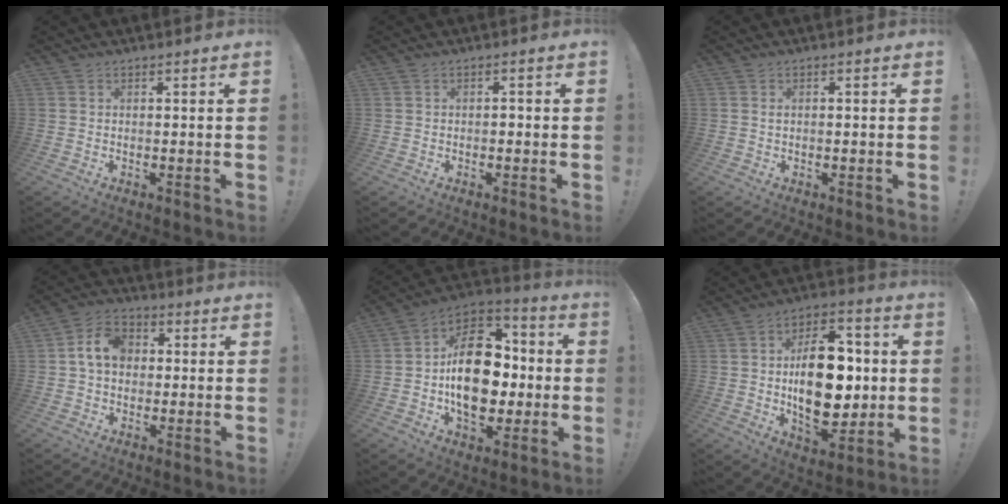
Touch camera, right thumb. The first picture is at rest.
{"total": 1.2, "force": [-0.9, 0.6, 0.4], "torque": [-0.009, 0.003, -0.018]}
{"total": 0.7, "force": [-0.3, 0.1, 0.6], "torque": [-0.013, 0.002, -0.005]}
{"total": 9.4, "force": [1.3, 7.2, 6.0], "torque": [-0.106, 0.024, 0.031]}
{"total": 22.4, "force": [-1.4, 15.1, 16.5], "torque": [-0.262, 0.019, -0.013]}
{"total": 21.9, "force": [0.2, 12.9, 17.7], "torque": [-0.269, -0.007, 0.009]}